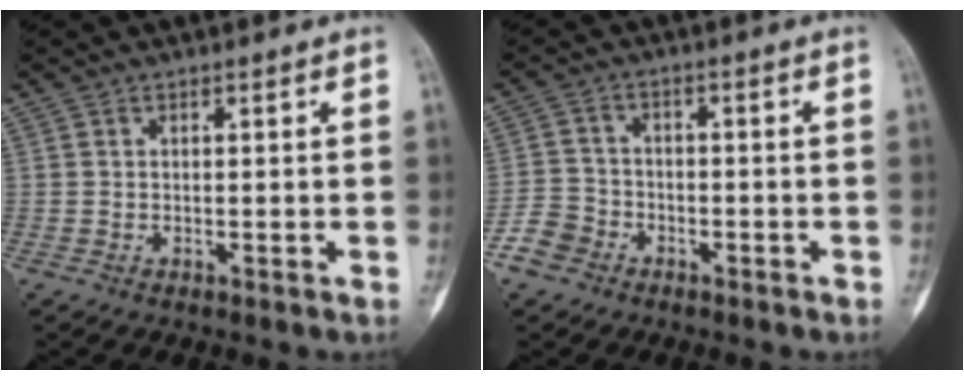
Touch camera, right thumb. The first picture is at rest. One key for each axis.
{"total": 5.1, "fx": -3.2, "fy": 3.8, "fz": 1.0, "tx": -0.007, "ty": 0.022, "tz": -0.064}